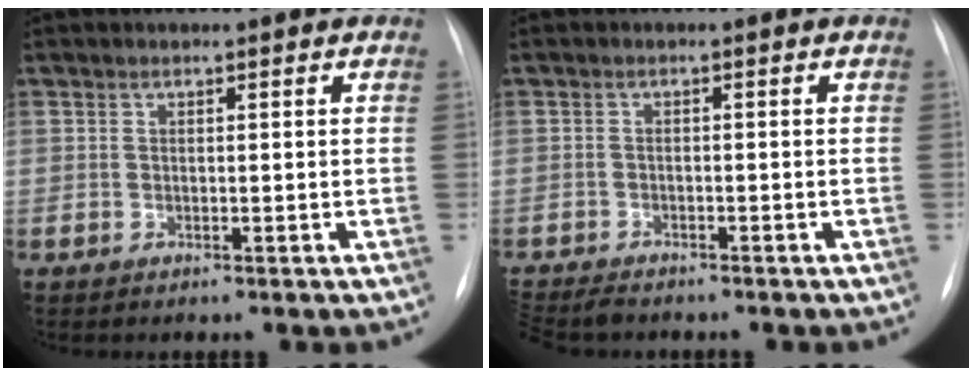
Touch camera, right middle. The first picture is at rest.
{"total": 5.5, "force": [-5.0, 1.3, 1.9], "torque": [-0.031, -0.016, -0.081]}